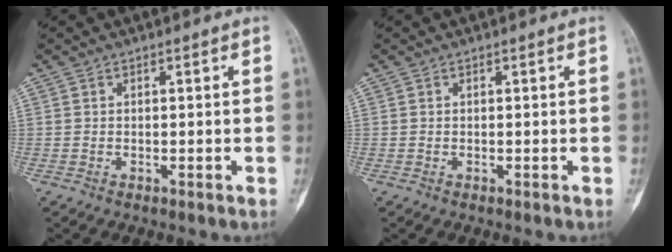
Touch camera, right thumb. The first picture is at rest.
{"total": 0.0}